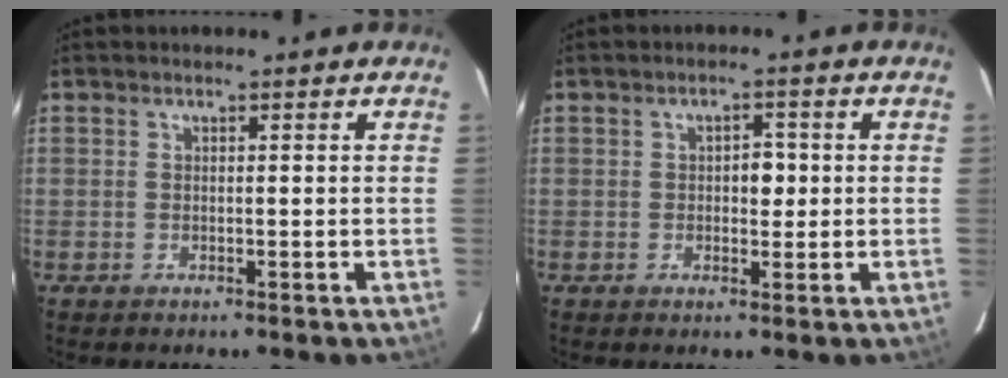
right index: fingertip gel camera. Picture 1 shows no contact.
{"total": 2.8, "force": [0.1, 1.6, 2.3], "torque": [-0.030, 0.007, 0.003]}